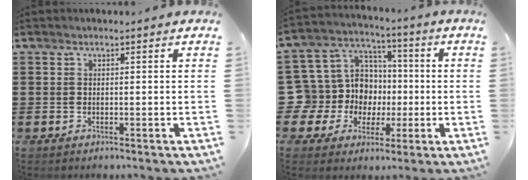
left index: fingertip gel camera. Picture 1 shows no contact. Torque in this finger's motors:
{"motor_torque": [0.98, 0.92, 0.30, 0.00]}